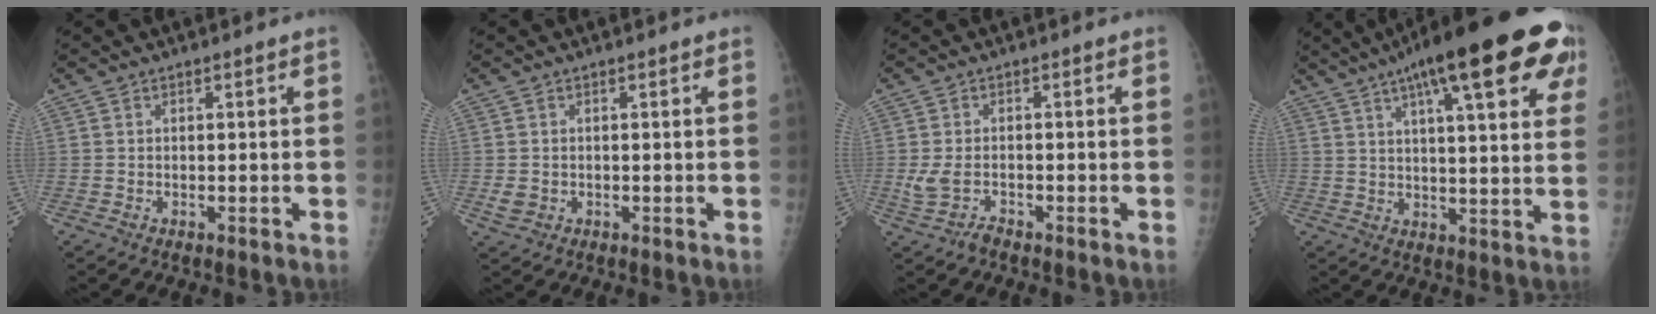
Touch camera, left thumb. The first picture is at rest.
{"total": 2.0, "force": [-0.4, 1.7, 1.0], "torque": [-0.011, 0.000, 0.001]}
{"total": 2.9, "force": [-1.3, 1.6, 2.1], "torque": [-0.057, 0.013, -0.025]}
{"total": 25.2, "force": [13.5, 6.3, 20.4], "torque": [-0.281, 0.003, 0.176]}